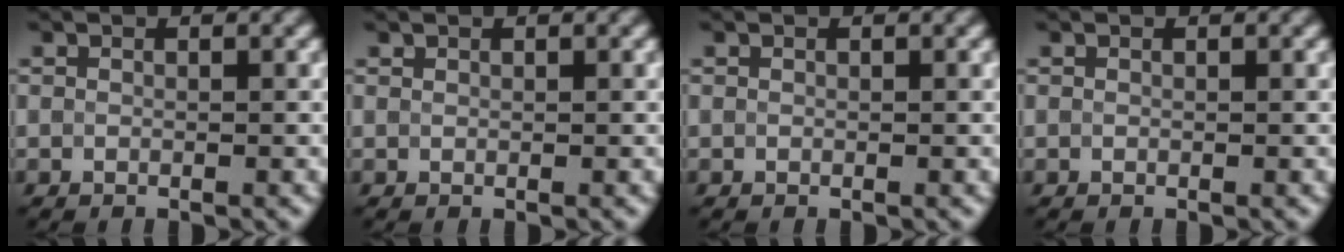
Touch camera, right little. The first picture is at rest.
{"total": 0.0}
{"total": 0.0}
{"total": 0.0}